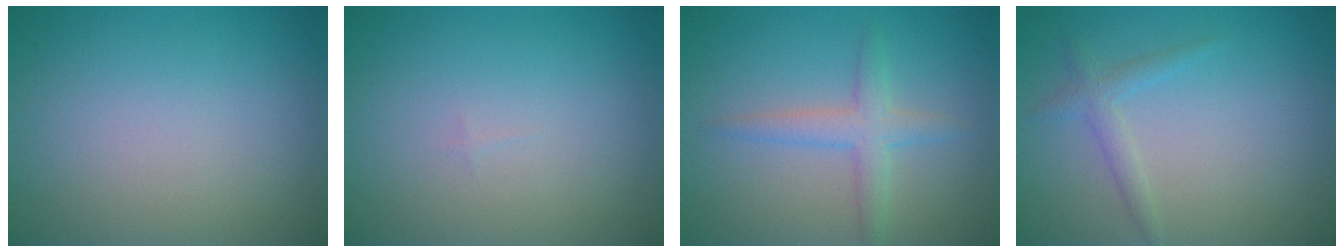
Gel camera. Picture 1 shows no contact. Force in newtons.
{"total": 0.0}
{"total": 2.7, "press": 2.7, "slide": 0.1}
{"total": 1.6, "press": 1.6, "slide": 0.1}